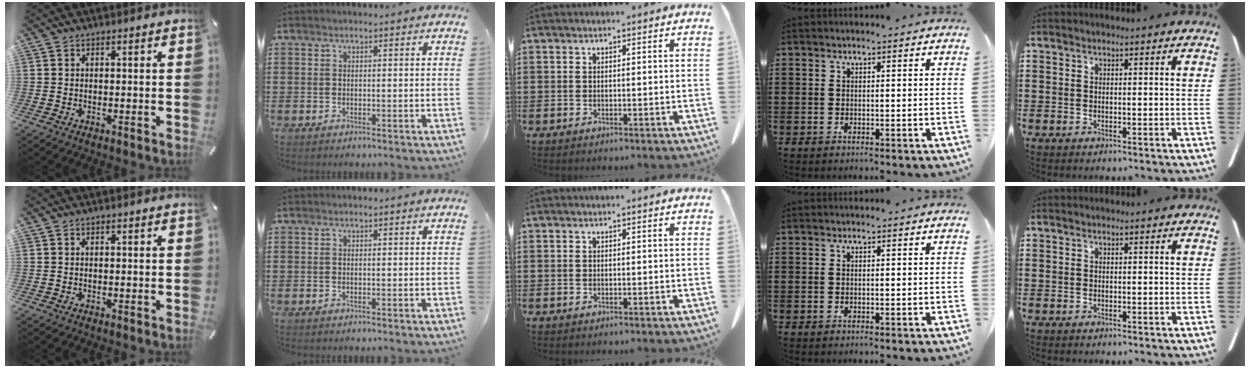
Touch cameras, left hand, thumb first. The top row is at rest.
{}